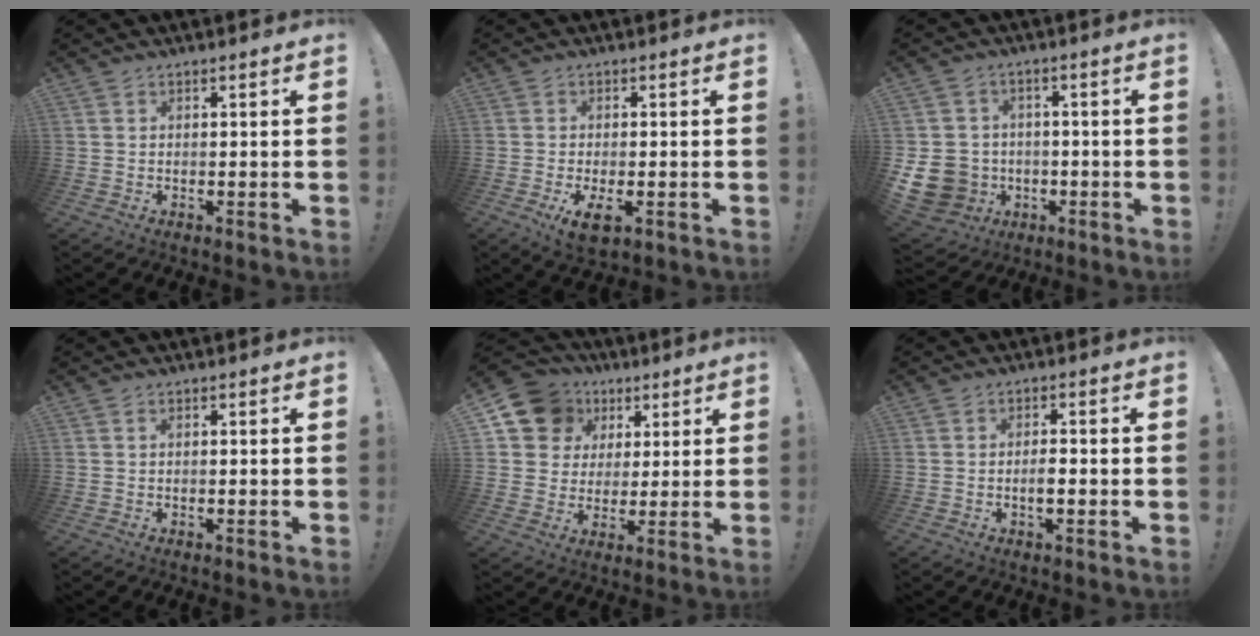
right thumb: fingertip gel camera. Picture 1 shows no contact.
{"total": 5.4, "force": [-1.8, 1.9, 4.7], "torque": [-0.084, -0.006, -0.029]}
{"total": 12.6, "force": [-2.6, 10.9, 5.6], "torque": [-0.126, 0.017, -0.038]}
{"total": 0.0}
{"total": 12.6, "force": [5.9, 10.4, 3.8], "torque": [-0.058, -0.031, 0.121]}
{"total": 3.4, "force": [-0.9, 1.2, 3.0], "torque": [-0.043, 0.002, -0.018]}